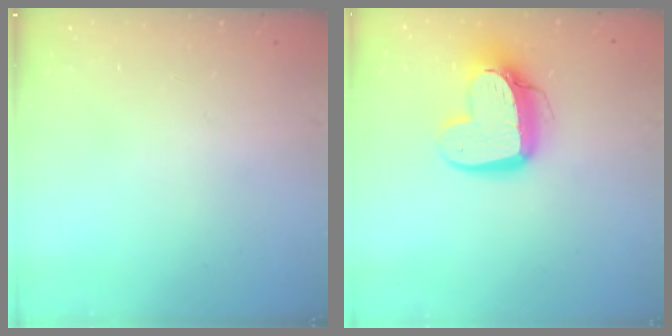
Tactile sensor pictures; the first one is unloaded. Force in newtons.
{"total": 13.7, "press": 13.7, "slide": 1.3}